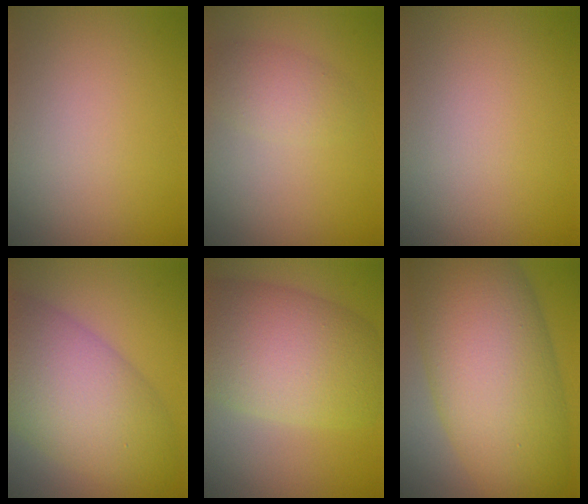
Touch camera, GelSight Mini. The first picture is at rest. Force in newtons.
{"total": 2.4, "press": 2.4, "slide": 0.1}
{"total": 0.0}
{"total": 9.1, "press": 9.1, "slide": 0.3}
{"total": 9.9, "press": 9.9, "slide": 0.1}
{"total": 13.6, "press": 13.6, "slide": 0.6}